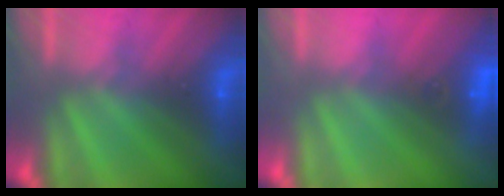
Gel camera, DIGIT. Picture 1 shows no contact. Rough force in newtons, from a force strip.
{"total": 4.7}